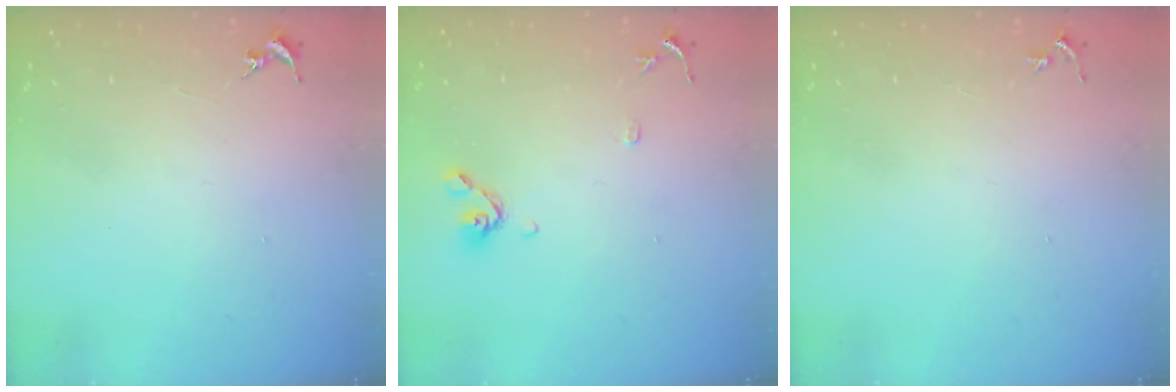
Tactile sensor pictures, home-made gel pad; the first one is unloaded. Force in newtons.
{"total": 8.3, "press": 8.0, "slide": 2.1}
{"total": 3.3, "press": 3.2, "slide": 0.4}